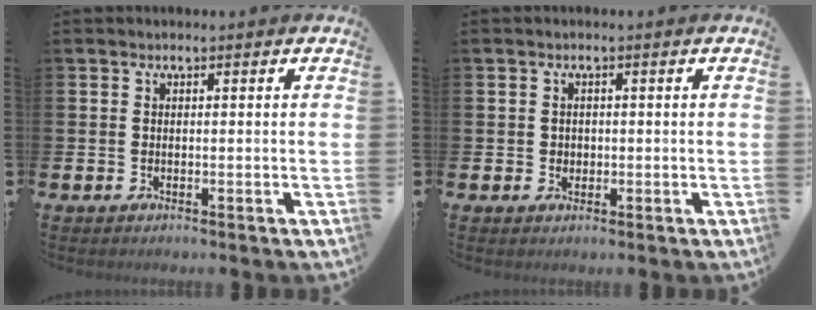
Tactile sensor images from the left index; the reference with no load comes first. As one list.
[{"total": 1.2, "force": [0.4, 1.1, 0.3], "torque": [0.009, 0.003, 0.002]}]